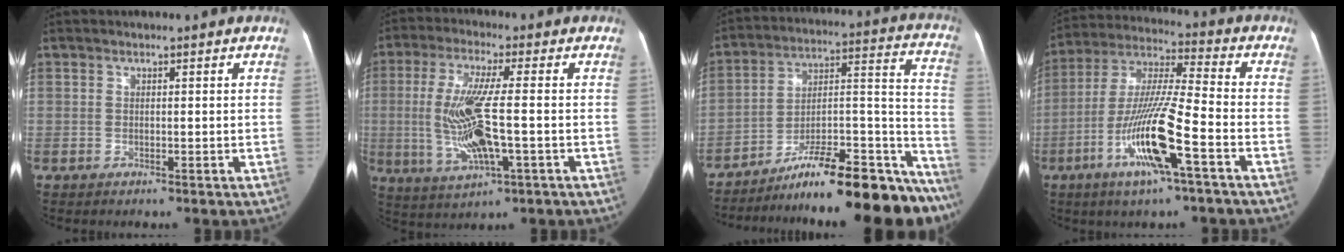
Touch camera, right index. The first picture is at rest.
{"total": 12.0, "force": [-1.7, 2.0, 11.8], "torque": [-0.246, -0.008, -0.027]}
{"total": 24.5, "force": [-21.1, 4.0, 11.7], "torque": [-0.091, 0.038, -0.315]}
{"total": 15.4, "force": [-6.1, 0.8, 14.2], "torque": [-0.286, -0.006, -0.114]}